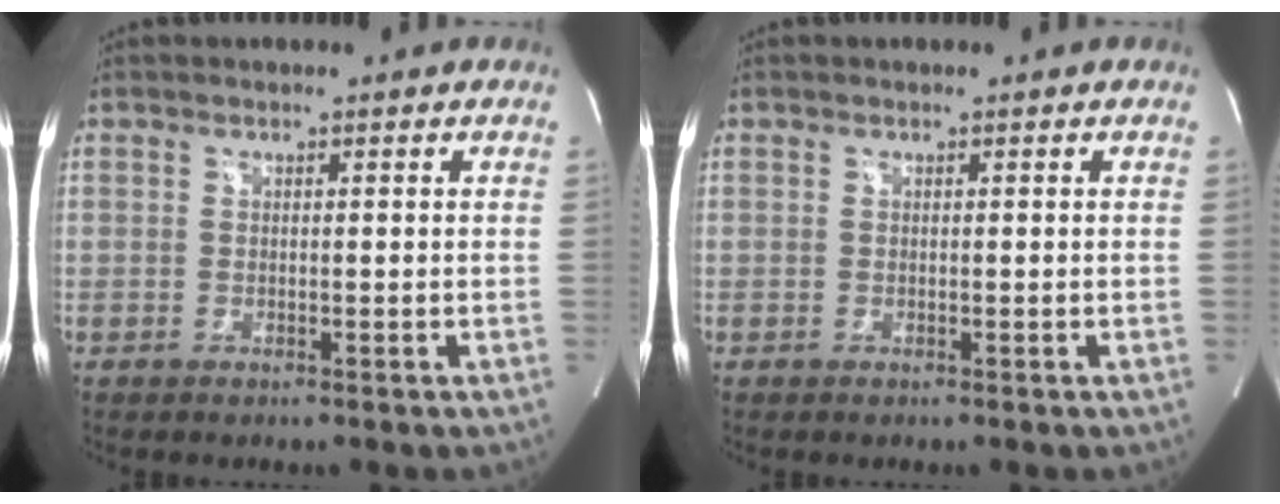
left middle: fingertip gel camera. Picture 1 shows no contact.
{"total": 0.0}